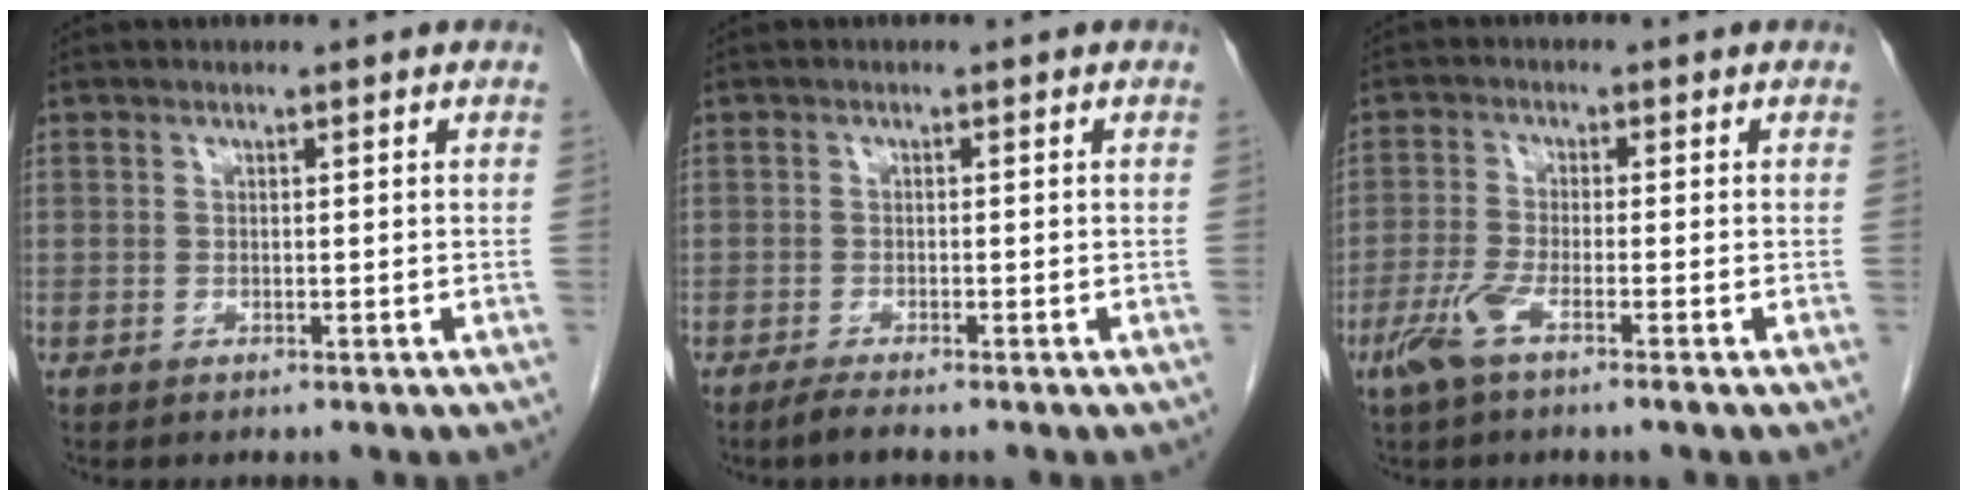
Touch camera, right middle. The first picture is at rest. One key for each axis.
{"total": 1.8, "fx": -1.4, "fy": -0.2, "fz": 1.0, "tx": -0.032, "ty": -0.008, "tz": -0.029}
{"total": 4.5, "fx": -2.7, "fy": 0.2, "fz": 3.6, "tx": -0.085, "ty": -0.010, "tz": -0.061}